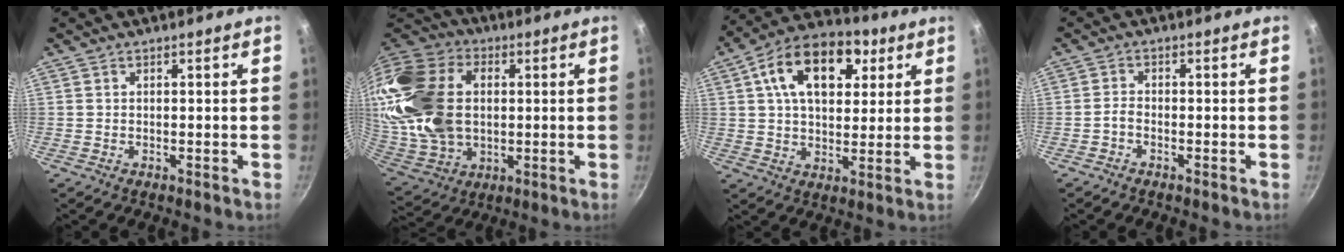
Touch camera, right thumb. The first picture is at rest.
{"total": 27.6, "force": [3.0, 19.3, 19.5], "torque": [-0.404, 0.014, 0.066]}
{"total": 17.6, "force": [6.2, 11.0, 12.2], "torque": [-0.170, 0.000, 0.088]}
{"total": 1.6, "force": [-1.1, 0.8, 0.9], "torque": [-0.022, 0.013, -0.027]}